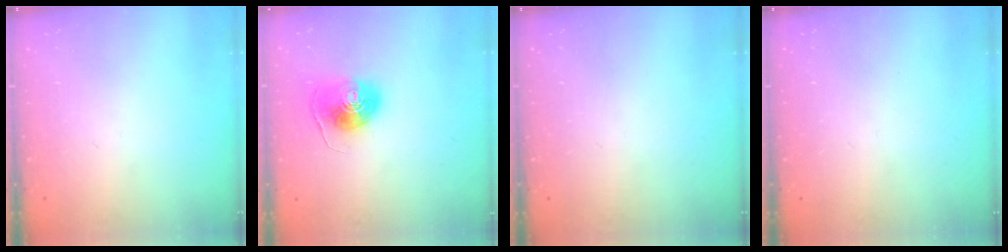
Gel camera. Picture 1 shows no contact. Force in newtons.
{"total": 8.3, "press": 8.3, "slide": 0.6}
{"total": 0.0}
{"total": 0.0}